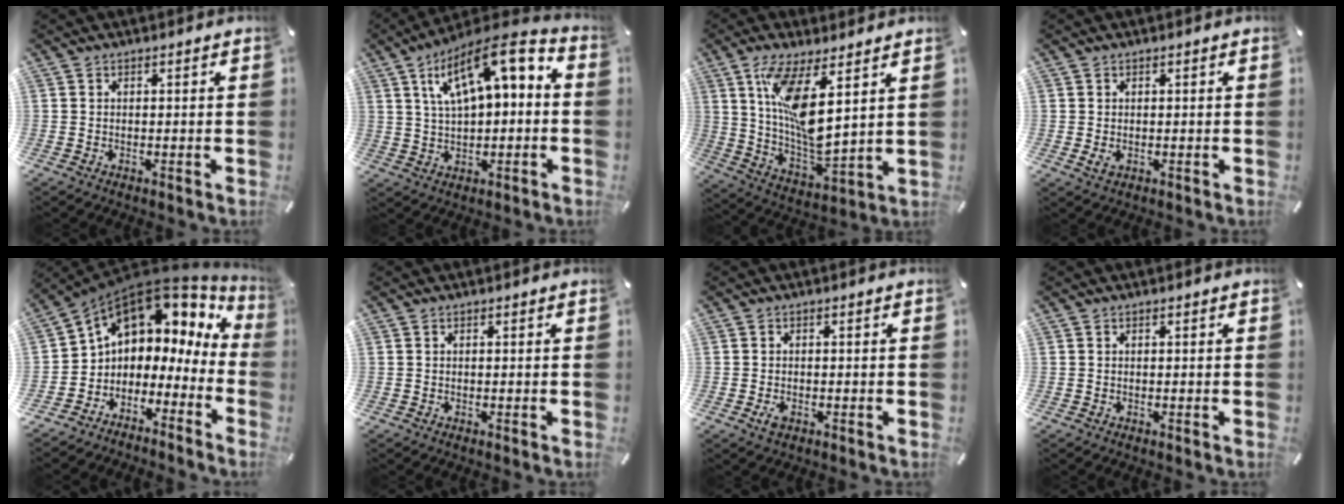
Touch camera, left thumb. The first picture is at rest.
{"total": 13.8, "force": [6.0, 6.3, 10.7], "torque": [-0.182, -0.023, 0.105]}
{"total": 13.6, "force": [6.8, 4.1, 11.0], "torque": [-0.220, -0.044, 0.118]}
{"total": 1.1, "force": [-0.1, 0.9, 0.6], "torque": [-0.012, 0.002, -0.002]}
{"total": 7.6, "force": [3.7, 5.9, 3.0], "torque": [-0.070, -0.040, 0.065]}
{"total": 0.0}
{"total": 2.0, "force": [-0.9, 1.2, 1.2], "torque": [-0.036, -0.003, -0.020]}
{"total": 0.0}